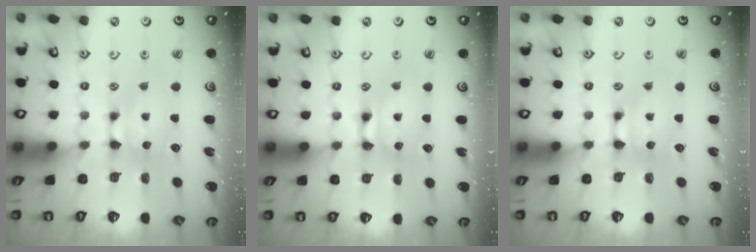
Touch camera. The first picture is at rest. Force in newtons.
{"total": 1.6, "press": 1.4, "slide": 0.6}
{"total": 0.5, "press": 0.3, "slide": 0.4}